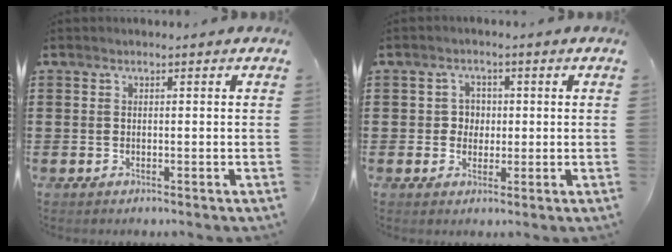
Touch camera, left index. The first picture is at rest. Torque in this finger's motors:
{"motor_torque": [0.09, 0.09, 0.05, 0.01]}